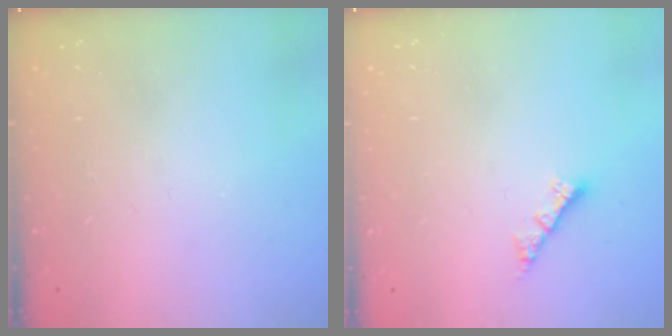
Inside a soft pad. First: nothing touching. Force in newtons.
{"total": 3.0, "press": 3.0, "slide": 0.1}